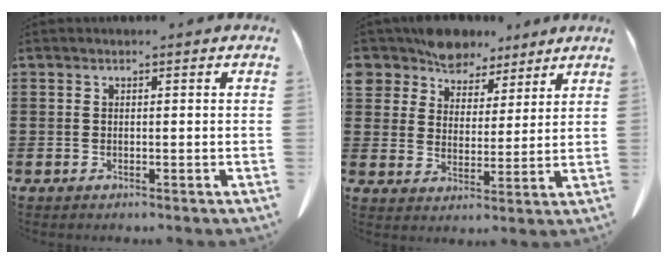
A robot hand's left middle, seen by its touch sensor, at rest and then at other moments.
{"total": 7.3, "force": [6.6, 3.0, 0.4], "torque": [-0.050, -0.032, 0.124]}